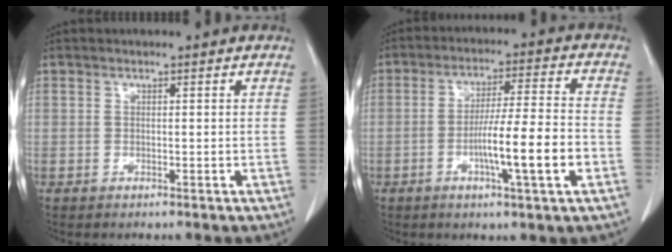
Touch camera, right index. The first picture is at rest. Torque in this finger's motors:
{"motor_torque": [1.41, -0.59, 0.74, 0.14]}